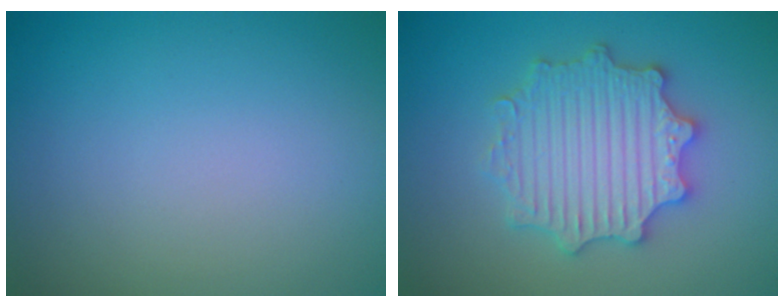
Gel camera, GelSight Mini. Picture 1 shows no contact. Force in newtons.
{"total": 5.6, "press": 5.6, "slide": 1.0}